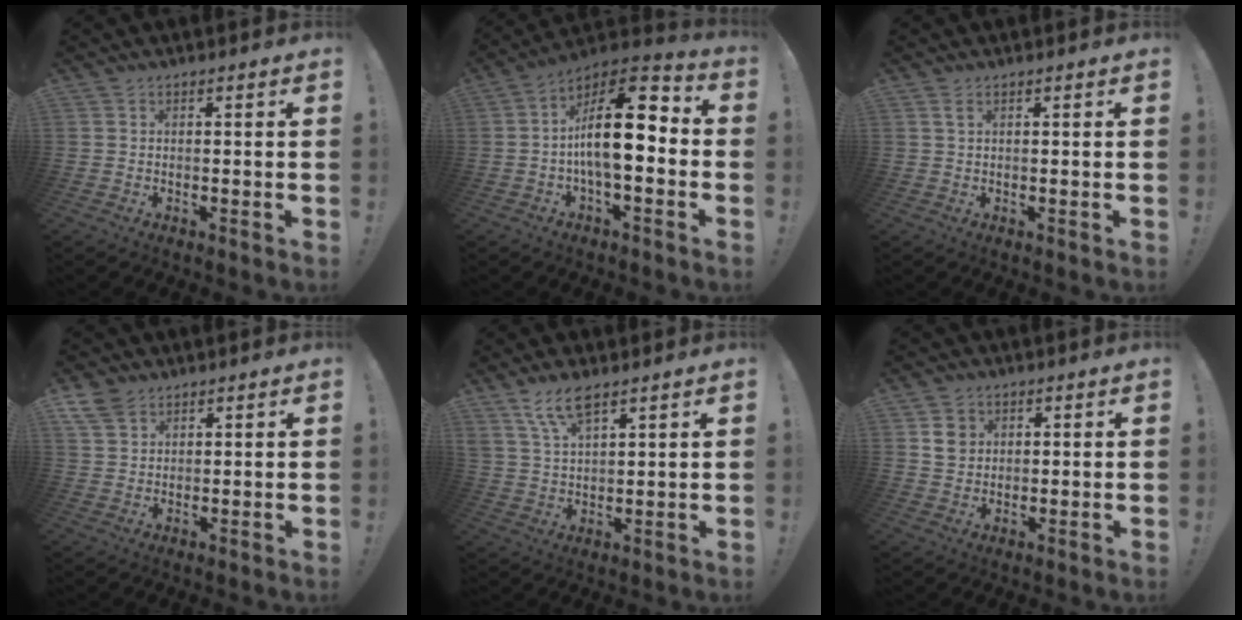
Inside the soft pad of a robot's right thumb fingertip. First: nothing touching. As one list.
[{"total": 17.5, "force": [-0.3, 7.5, 15.8], "torque": [-0.251, 0.008, -0.003]}, {"total": 1.4, "force": [0.6, 0.5, 1.2], "torque": [-0.019, 0.000, 0.010]}, {"total": 6.2, "force": [4.3, 3.7, 2.5], "torque": [-0.050, -0.014, 0.086]}, {"total": 8.3, "force": [6.0, 3.1, 4.8], "torque": [-0.091, -0.023, 0.111]}, {"total": 5.1, "force": [2.2, 4.5, 1.1], "torque": [-0.006, -0.006, 0.041]}]